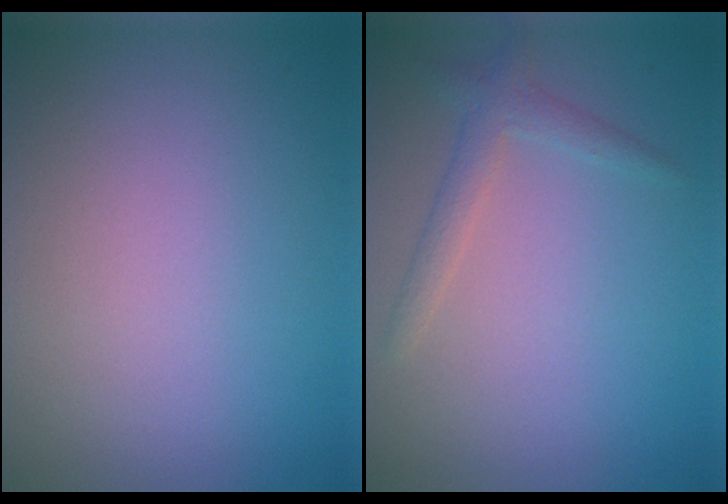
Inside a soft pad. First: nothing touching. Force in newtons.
{"total": 1.8, "press": 1.8, "slide": 0.1}